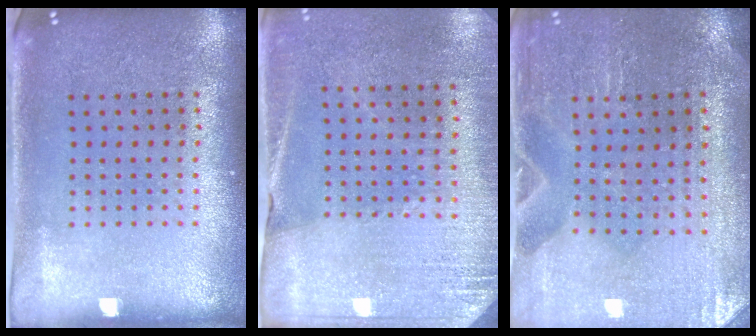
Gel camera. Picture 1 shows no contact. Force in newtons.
{"total": 2.6, "press": 2.5, "slide": 0.8}
{"total": 0.6, "press": 0.6, "slide": 0.0}